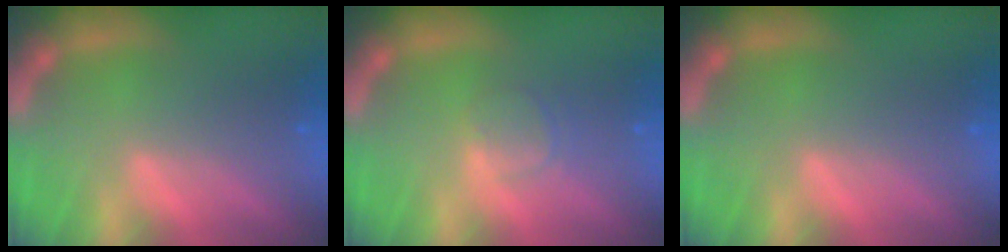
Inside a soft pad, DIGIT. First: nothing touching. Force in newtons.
{"total": 1.9}
{"total": 0.0}